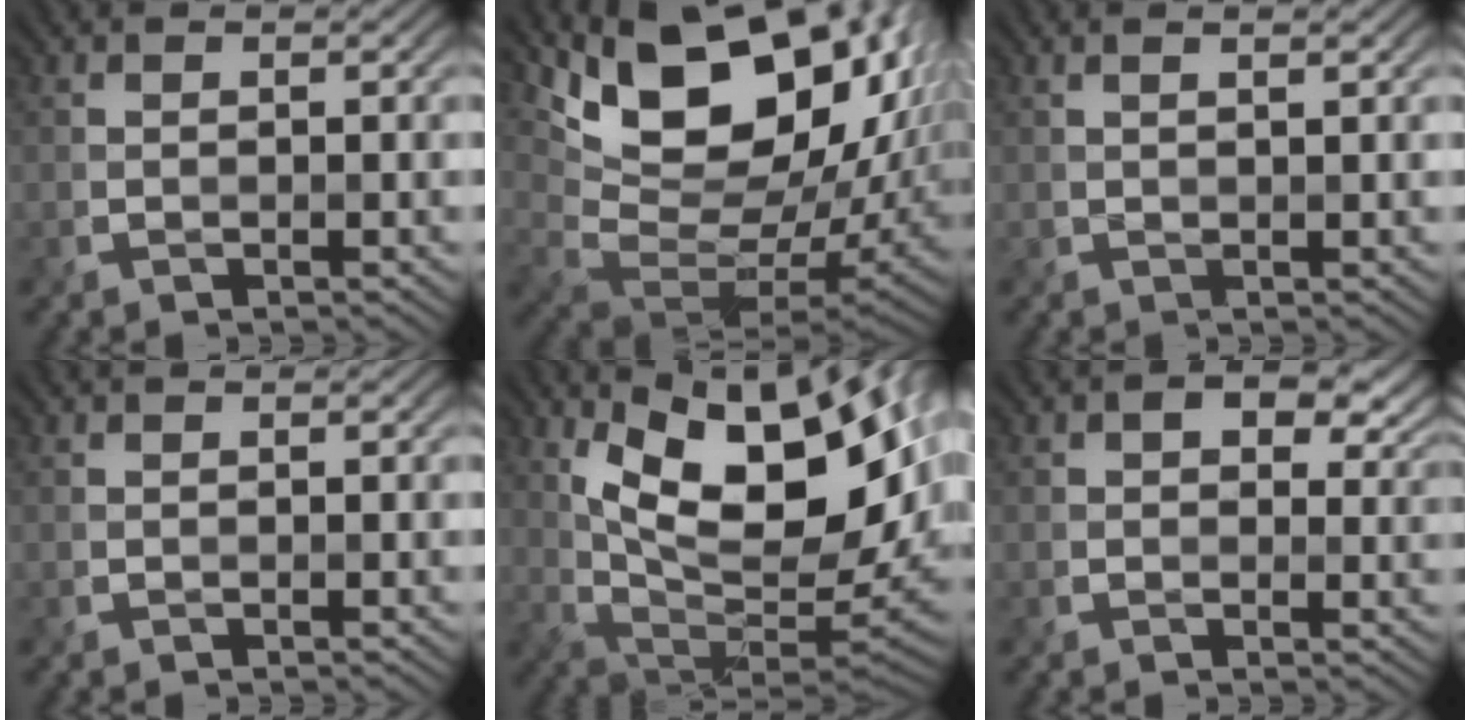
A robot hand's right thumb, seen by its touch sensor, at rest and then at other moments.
{"total": 17.8, "force": [6.5, 10.3, 13.0], "torque": [-0.216, 0.003, 0.134]}
{"total": 1.1, "force": [0.9, -0.1, 0.6], "torque": [-0.009, 0.003, 0.013]}
{"total": 0.0}
{"total": 16.9, "force": [5.2, 7.8, 14.0], "torque": [-0.216, 0.004, 0.092]}
{"total": 6.9, "force": [2.8, 4.2, 4.7], "torque": [-0.057, 0.000, 0.040]}